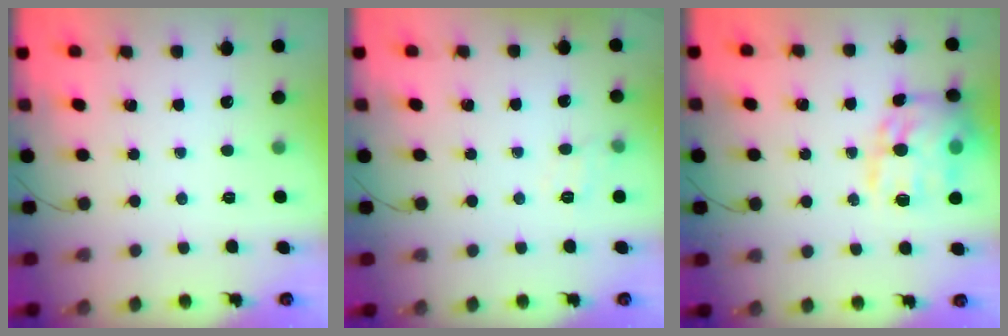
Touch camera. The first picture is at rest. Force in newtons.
{"total": 7.4, "press": 7.3, "slide": 1.6}
{"total": 19.3, "press": 19.2, "slide": 1.8}